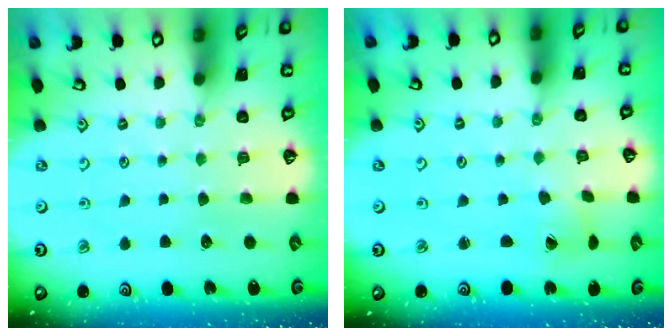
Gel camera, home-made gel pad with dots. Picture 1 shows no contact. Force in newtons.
{"total": 1.5, "press": 1.4, "slide": 0.2}